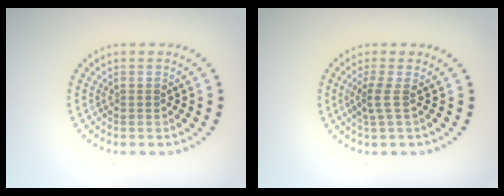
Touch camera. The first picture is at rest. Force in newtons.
{"total": 1.8, "press": 1.1, "slide": 1.4}